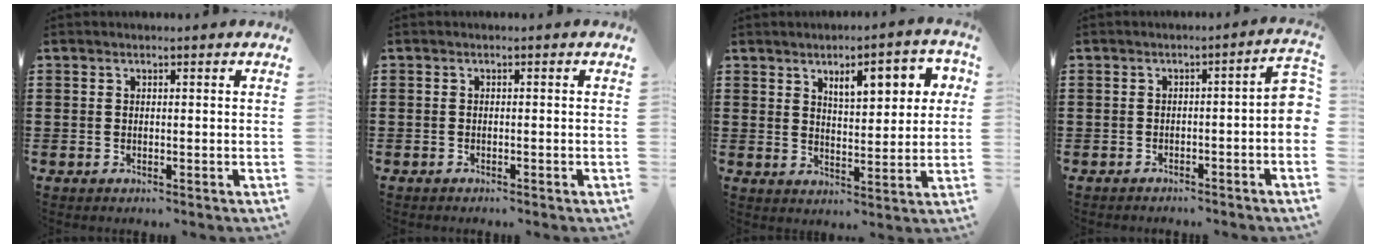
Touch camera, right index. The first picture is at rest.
{"total": 0.6, "force": [-0.6, 0.0, 0.1], "torque": [-0.003, -0.001, -0.012]}
{"total": 6.8, "force": [3.3, 2.7, 5.4], "torque": [-0.081, -0.003, 0.046]}
{"total": 3.5, "force": [-1.8, 0.6, 3.0], "torque": [-0.039, 0.000, -0.035]}